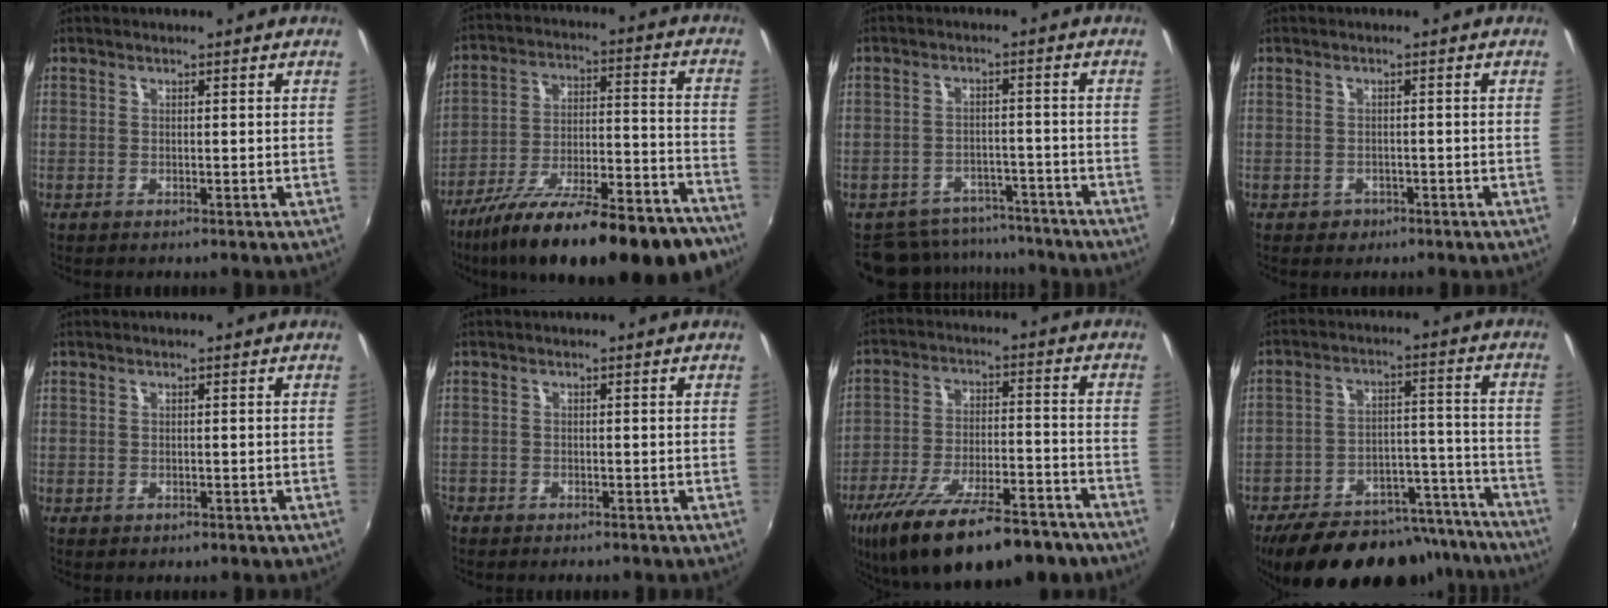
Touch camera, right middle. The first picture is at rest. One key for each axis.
{"total": 28.2, "fx": -21.4, "fy": 7.2, "fz": 17.0, "tx": -0.273, "ty": -0.050, "tz": -0.312}
{"total": 10.6, "fx": -9.4, "fy": 4.7, "fz": 1.8, "tx": -0.048, "ty": 0.012, "tz": -0.126}
{"total": 2.3, "fx": -1.1, "fy": 1.9, "fz": 0.5, "tx": -0.014, "ty": -0.003, "tz": -0.014}
{"total": 0.9, "fx": -0.5, "fy": 0.7, "fz": 0.3, "tx": -0.005, "ty": -0.005, "tz": -0.007}
{"total": 2.5, "fx": -2.2, "fy": 1.2, "fz": 0.5, "tx": -0.024, "ty": -0.007, "tz": -0.041}
{"total": 23.8, "fx": -17.7, "fy": 7.6, "fz": 14.0, "tx": -0.258, "ty": -0.042, "tz": -0.262}
{"total": 27.0, "fx": -22.6, "fy": 10.1, "fz": 10.8, "tx": -0.193, "ty": 0.026, "tz": -0.290}